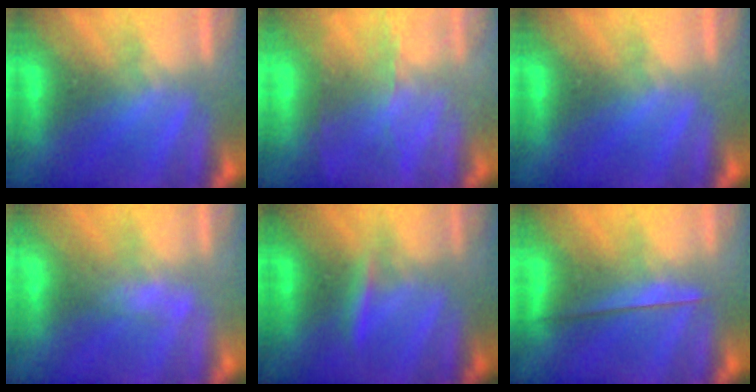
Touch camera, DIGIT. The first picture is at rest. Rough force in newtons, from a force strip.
{"total": 6.9}
{"total": 0.0}
{"total": 2.4}
{"total": 2.4}
{"total": 2.5}